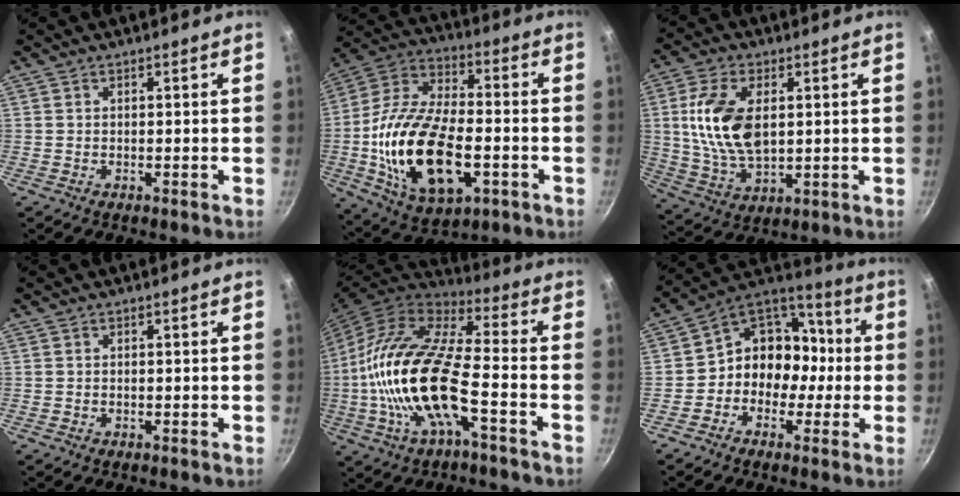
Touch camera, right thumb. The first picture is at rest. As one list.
[{"total": 24.3, "force": [-4.9, 13.1, 19.9], "torque": [-0.373, 0.026, -0.086]}, {"total": 14.0, "force": [2.2, 7.9, 11.4], "torque": [-0.212, -0.011, 0.048]}, {"total": 0.0}, {"total": 21.8, "force": [-5.2, 8.3, 19.5], "torque": [-0.380, 0.030, -0.115]}, {"total": 12.7, "force": [-2.1, 10.9, 6.3], "torque": [-0.035, 0.057, -0.054]}]